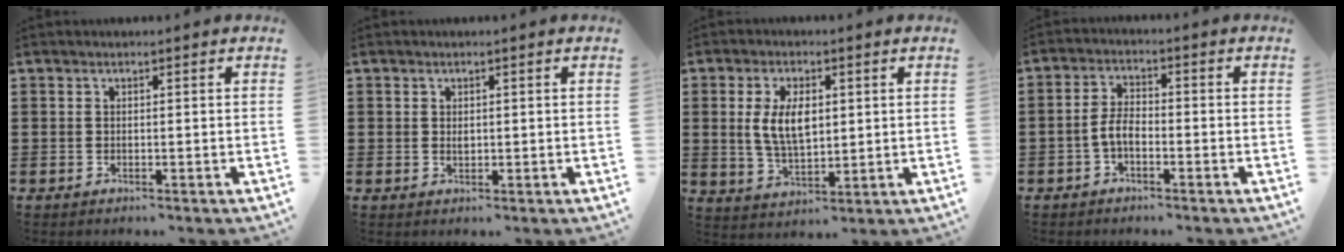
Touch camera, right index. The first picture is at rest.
{"total": 1.0, "force": [0.2, 0.8, 0.6], "torque": [-0.014, 0.005, 0.004]}
{"total": 7.1, "force": [1.1, 3.7, 6.0], "torque": [-0.120, 0.005, 0.016]}
{"total": 3.9, "force": [-1.5, 1.8, 3.1], "torque": [-0.077, -0.001, -0.035]}